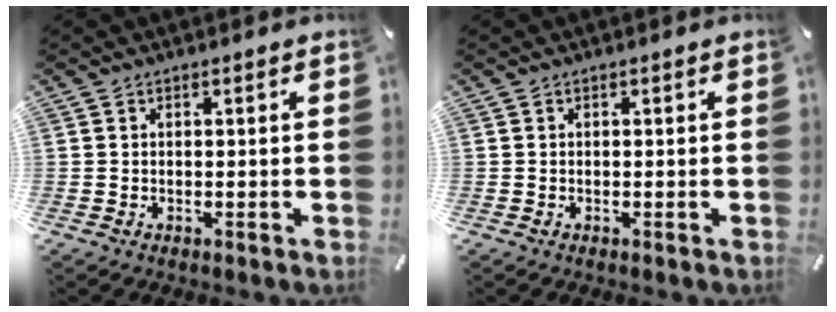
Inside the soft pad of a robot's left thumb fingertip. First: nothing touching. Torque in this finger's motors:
{"motor_torque": [0.00, 0.00, 0.00, 0.00, 0.00]}